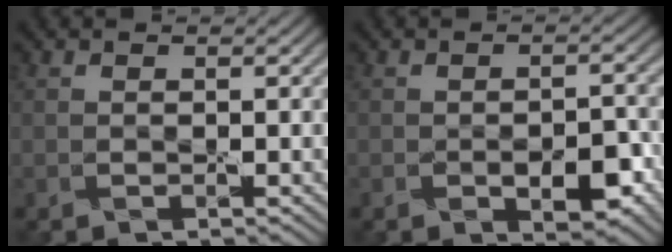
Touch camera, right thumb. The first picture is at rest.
{"total": 4.9, "force": [-1.9, 2.5, 3.8], "torque": [-0.055, -0.005, -0.026]}